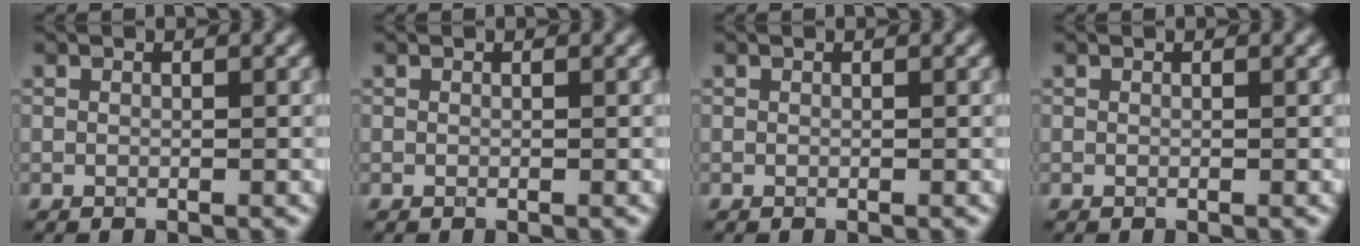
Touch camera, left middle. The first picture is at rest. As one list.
[{"total": 0.0}, {"total": 0.0}, {"total": 0.0}]